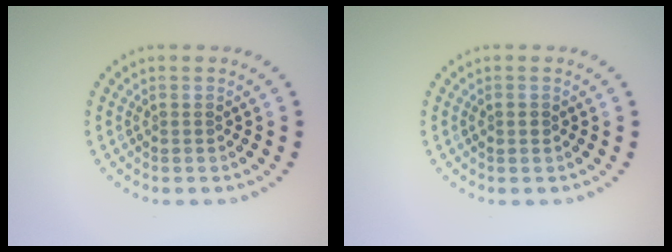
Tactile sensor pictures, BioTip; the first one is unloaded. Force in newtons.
{"total": 1.0, "press": 0.9, "slide": 0.3}